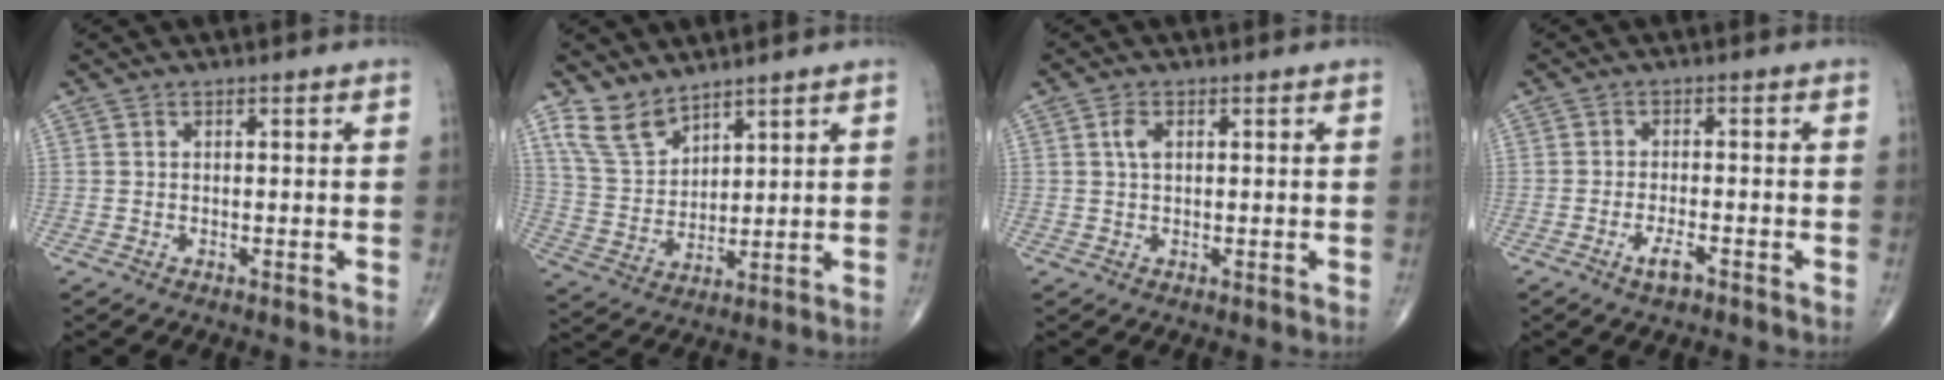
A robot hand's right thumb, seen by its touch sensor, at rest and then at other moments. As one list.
[{"total": 7.7, "force": [6.1, 3.7, 2.8], "torque": [-0.045, -0.037, 0.138]}, {"total": 2.2, "force": [0.6, 1.2, 1.8], "torque": [-0.037, 0.004, 0.013]}, {"total": 3.2, "force": [-1.9, 0.9, 2.3], "torque": [-0.046, 0.007, -0.037]}]